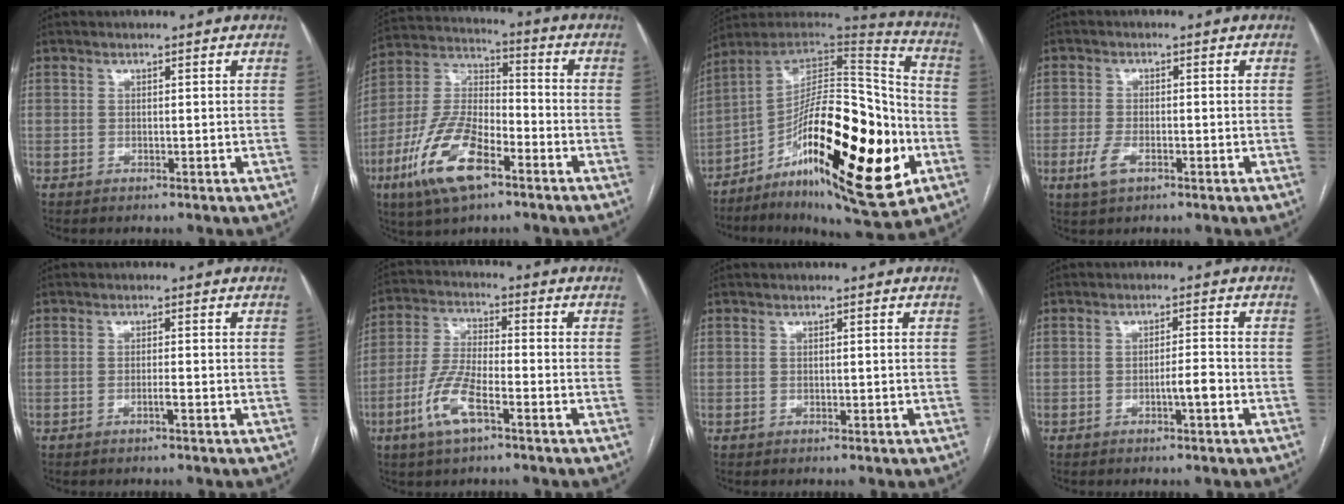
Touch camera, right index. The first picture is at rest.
{"total": 14.9, "force": [-7.6, 5.5, 11.6], "torque": [-0.247, -0.001, -0.140]}
{"total": 28.8, "force": [-9.4, 7.3, 26.2], "torque": [-0.406, -0.009, -0.140]}
{"total": 3.6, "force": [-1.6, 1.6, 2.7], "torque": [-0.065, -0.003, -0.028]}
{"total": 1.1, "force": [-0.6, -0.2, 0.9], "torque": [-0.018, 0.001, -0.010]}
{"total": 8.7, "force": [-4.2, 2.2, 7.3], "torque": [-0.163, -0.005, -0.083]}
{"total": 0.0}
{"total": 2.7, "force": [-1.2, 0.1, 2.4], "torque": [-0.039, 0.001, -0.020]}